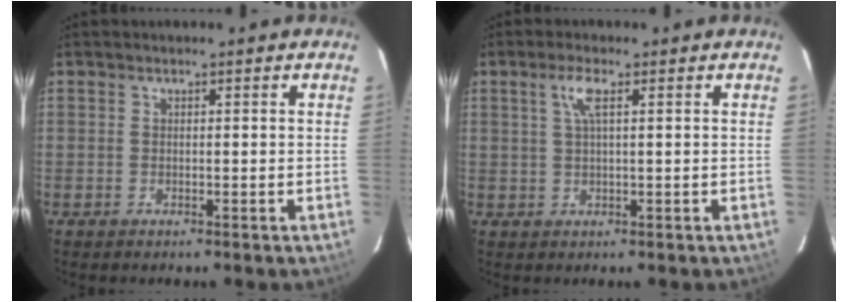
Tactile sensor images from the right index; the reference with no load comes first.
{"total": 3.2, "force": [1.2, 0.3, 2.9], "torque": [-0.061, 0.005, 0.024]}